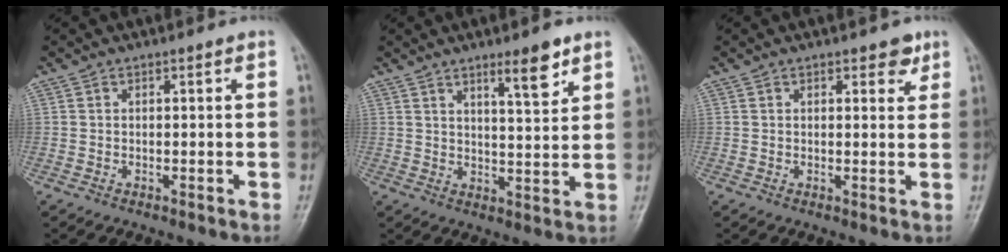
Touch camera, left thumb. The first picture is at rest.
{"total": 6.8, "force": [4.4, 1.4, 5.0], "torque": [-0.068, -0.033, 0.071]}
{"total": 2.8, "force": [1.7, 1.4, 1.7], "torque": [-0.005, -0.007, 0.020]}